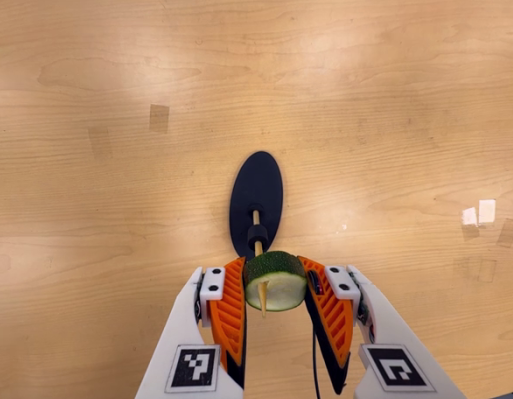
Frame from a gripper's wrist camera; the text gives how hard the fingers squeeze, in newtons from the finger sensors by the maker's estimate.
{"total": 12.0, "left": 11.4, "right": 12.6}